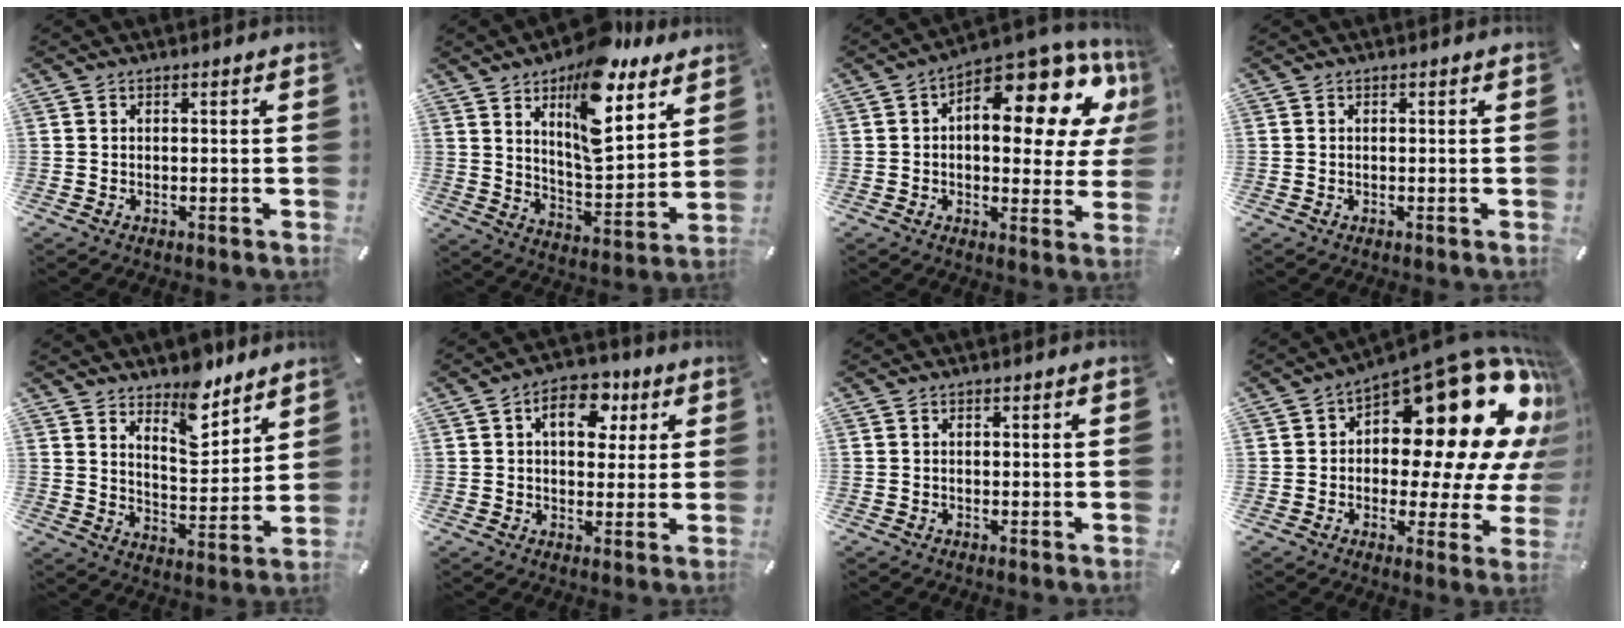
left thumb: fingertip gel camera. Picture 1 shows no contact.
{"total": 16.3, "force": [10.2, 7.0, 10.6], "torque": [-0.161, -0.061, 0.174]}
{"total": 17.5, "force": [7.9, 7.7, 13.6], "torque": [-0.182, -0.067, 0.126]}
{"total": 0.0}
{"total": 10.3, "force": [8.5, 4.6, 3.7], "torque": [-0.042, -0.069, 0.150]}
{"total": 8.6, "force": [4.8, 5.0, 5.0], "torque": [-0.050, -0.022, 0.077]}
{"total": 0.0}
{"total": 26.5, "force": [10.4, 13.2, 20.5], "torque": [-0.269, -0.101, 0.180]}